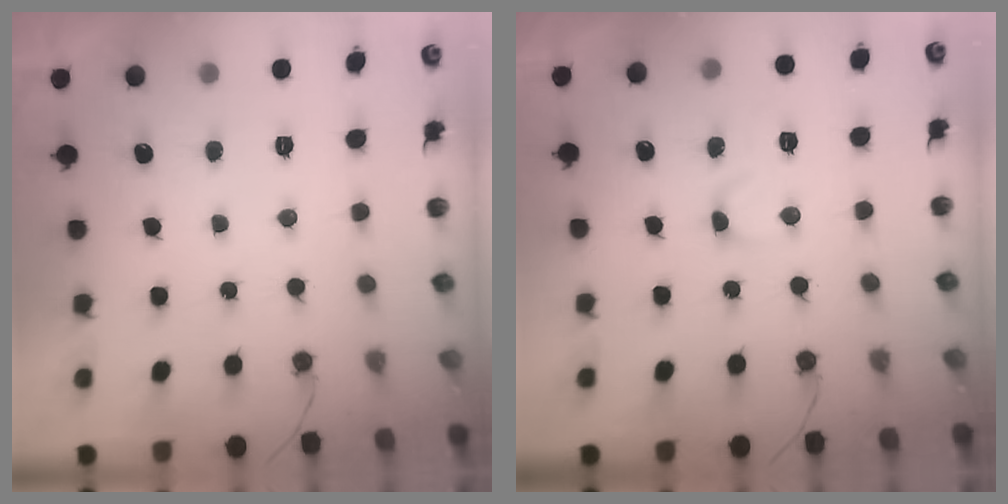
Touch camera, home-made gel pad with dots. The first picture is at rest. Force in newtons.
{"total": 4.3, "press": 4.2, "slide": 0.5}